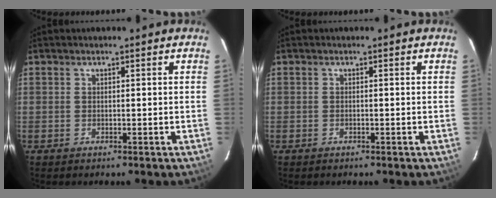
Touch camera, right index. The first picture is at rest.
{"total": 0.0}